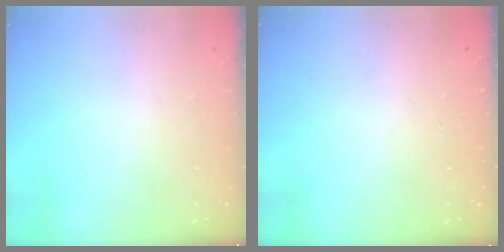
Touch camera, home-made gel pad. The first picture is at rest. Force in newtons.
{"total": 0.0}